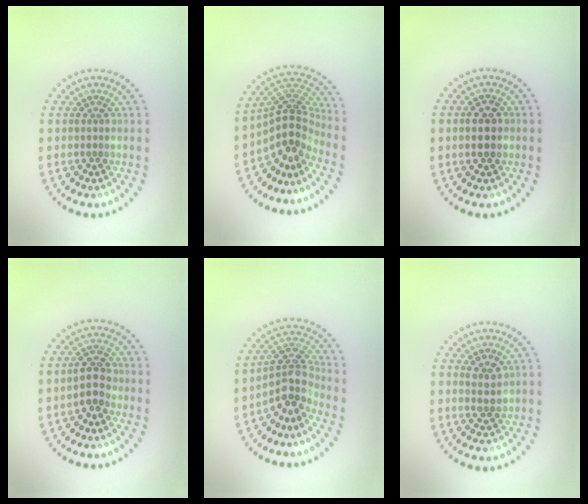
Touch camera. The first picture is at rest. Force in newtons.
{"total": 4.2, "press": 2.8, "slide": 3.1}
{"total": 2.2, "press": 2.2, "slide": 0.1}
{"total": 2.7, "press": 2.5, "slide": 0.8}
{"total": 4.0, "press": 2.9, "slide": 2.8}
{"total": 1.8, "press": 1.8, "slide": 0.4}